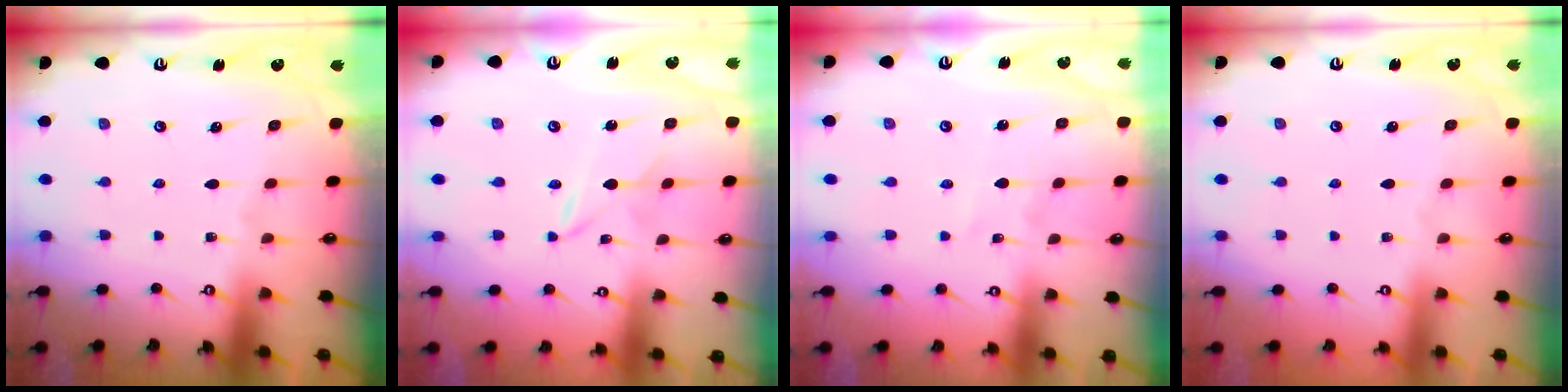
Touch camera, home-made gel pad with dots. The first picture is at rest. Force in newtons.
{"total": 2.5, "press": 2.5, "slide": 0.4}
{"total": 2.6, "press": 2.6, "slide": 0.3}
{"total": 0.0}